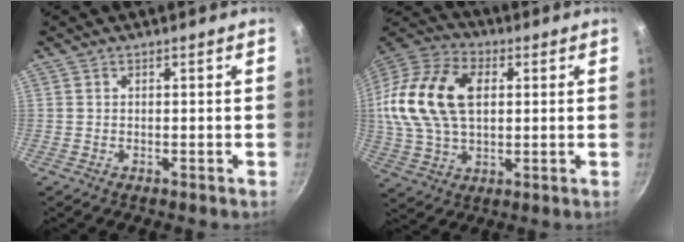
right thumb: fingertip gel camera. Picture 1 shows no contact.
{"total": 20.1, "force": [3.3, 12.9, 15.0], "torque": [-0.278, 0.018, 0.052]}